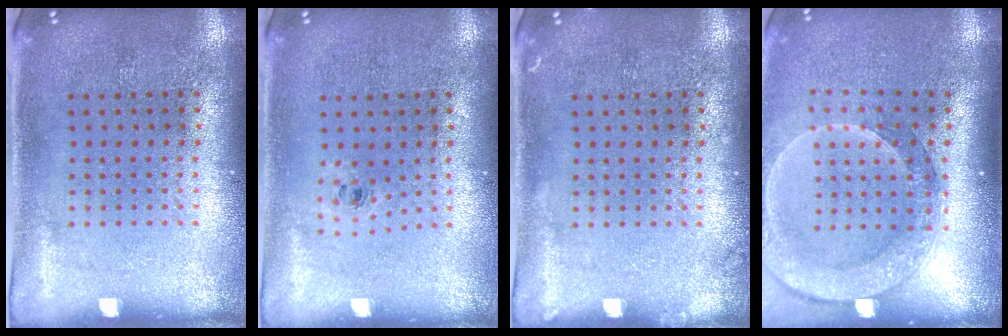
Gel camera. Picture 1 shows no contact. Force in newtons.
{"total": 0.6, "press": 0.3, "slide": 0.5}
{"total": 0.7, "press": 0.7, "slide": 0.2}
{"total": 2.5, "press": 2.0, "slide": 1.5}